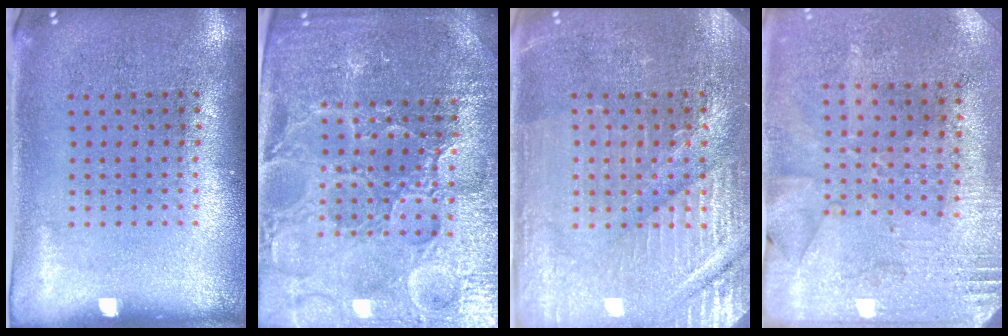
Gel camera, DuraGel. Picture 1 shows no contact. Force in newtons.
{"total": 5.2, "press": 4.9, "slide": 1.8}
{"total": 3.9, "press": 3.7, "slide": 1.0}
{"total": 2.8, "press": 2.2, "slide": 1.7}